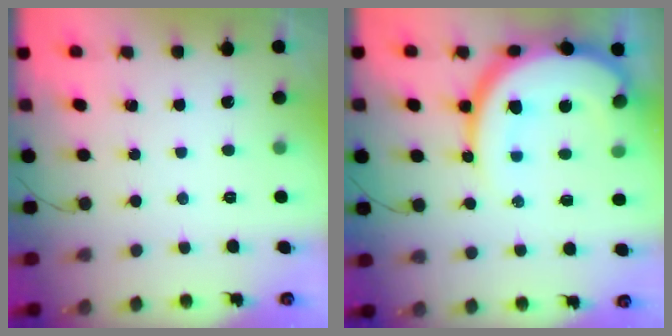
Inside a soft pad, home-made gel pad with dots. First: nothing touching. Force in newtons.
{"total": 19.1, "press": 19.0, "slide": 1.7}